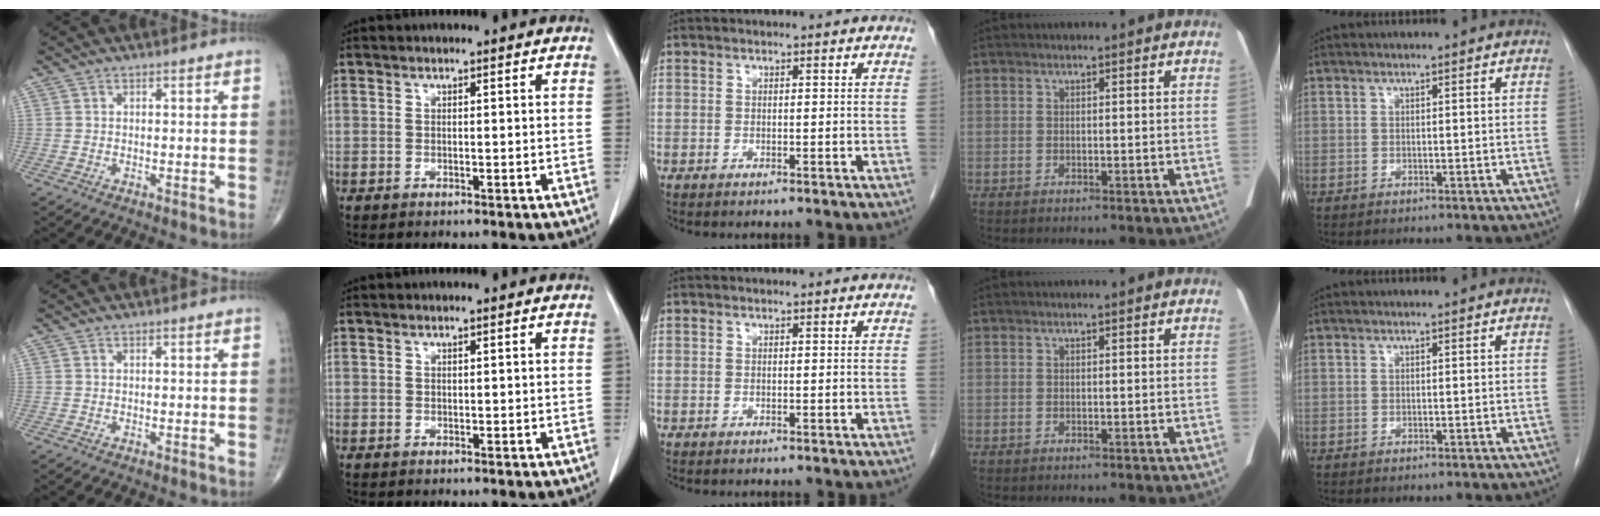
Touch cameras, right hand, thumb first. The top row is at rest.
{}